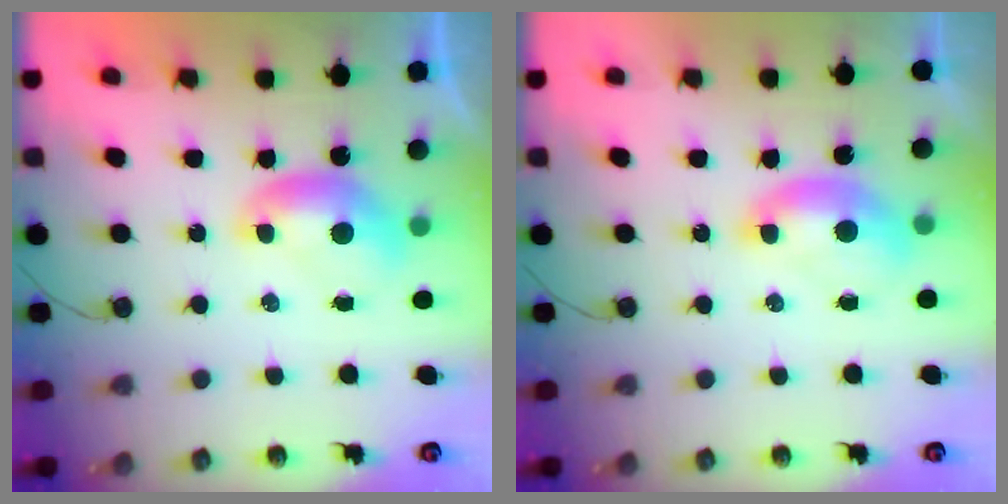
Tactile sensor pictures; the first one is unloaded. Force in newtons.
{"total": 1.7, "press": 1.5, "slide": 0.6}